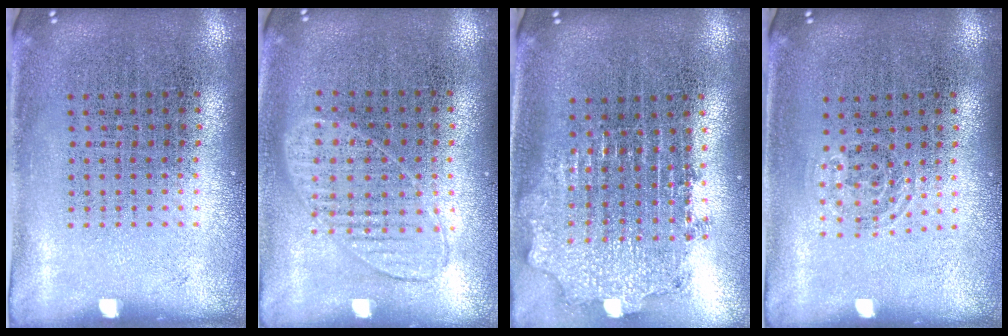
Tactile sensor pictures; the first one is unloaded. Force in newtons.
{"total": 0.9, "press": 0.9, "slide": 0.4}
{"total": 2.0, "press": 1.6, "slide": 1.3}
{"total": 0.8, "press": 0.5, "slide": 0.5}